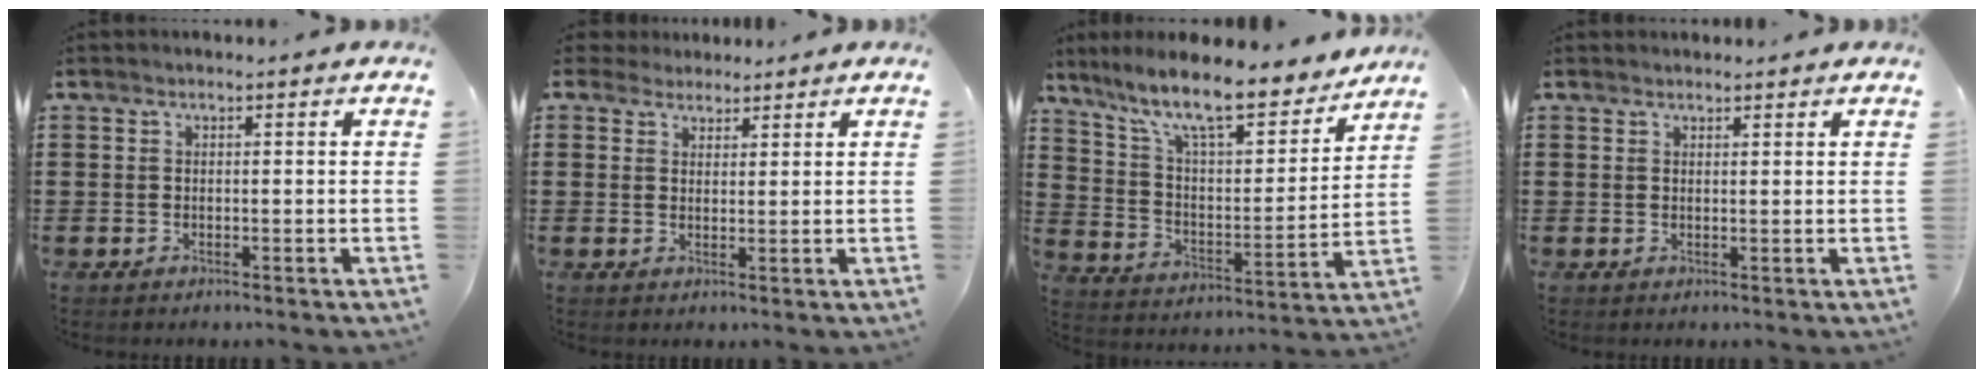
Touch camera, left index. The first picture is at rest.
{"total": 2.4, "force": [2.0, 1.3, -0.1], "torque": [-0.006, 0.010, 0.040]}
{"total": 11.7, "force": [9.7, 1.6, 6.2], "torque": [-0.150, -0.059, 0.165]}
{"total": 1.2, "force": [1.1, 0.3, 0.0], "torque": [-0.003, 0.001, 0.023]}